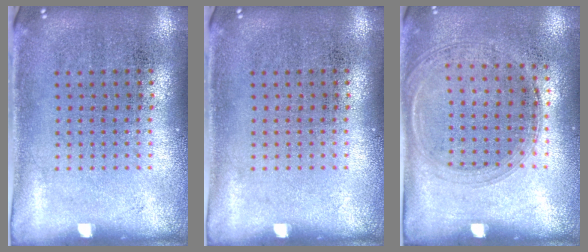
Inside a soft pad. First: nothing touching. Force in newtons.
{"total": 0.0}
{"total": 1.3, "press": 1.2, "slide": 0.6}